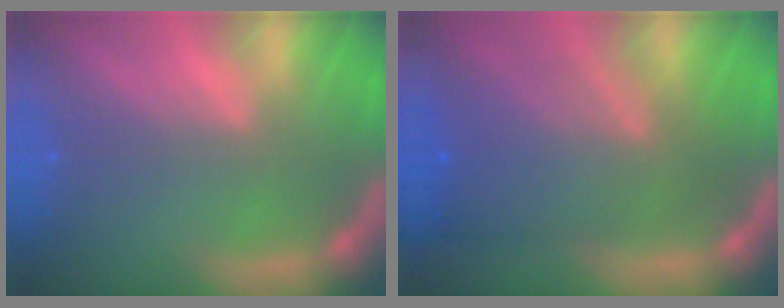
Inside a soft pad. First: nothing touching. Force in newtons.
{"total": 8.1}